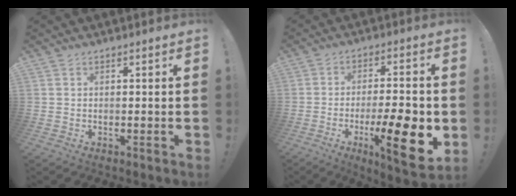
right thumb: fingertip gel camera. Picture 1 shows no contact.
{"total": 16.7, "force": [-5.6, 3.9, 15.2], "torque": [-0.215, 0.014, -0.079]}